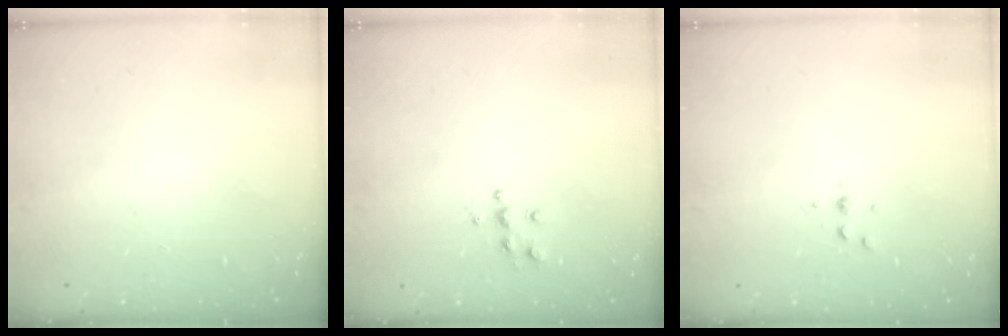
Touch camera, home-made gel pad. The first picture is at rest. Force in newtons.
{"total": 5.3, "press": 5.2, "slide": 0.5}
{"total": 2.6, "press": 2.6, "slide": 0.3}